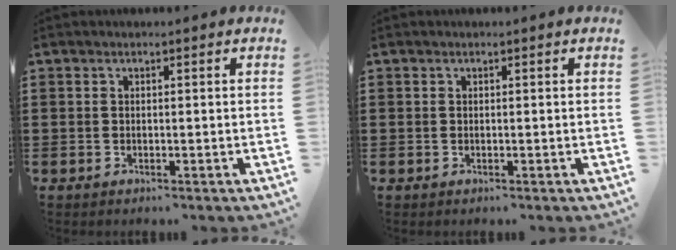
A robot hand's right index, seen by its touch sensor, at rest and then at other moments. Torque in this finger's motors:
{"motor_torque": [2.14, 0.00, 0.01, 0.01]}